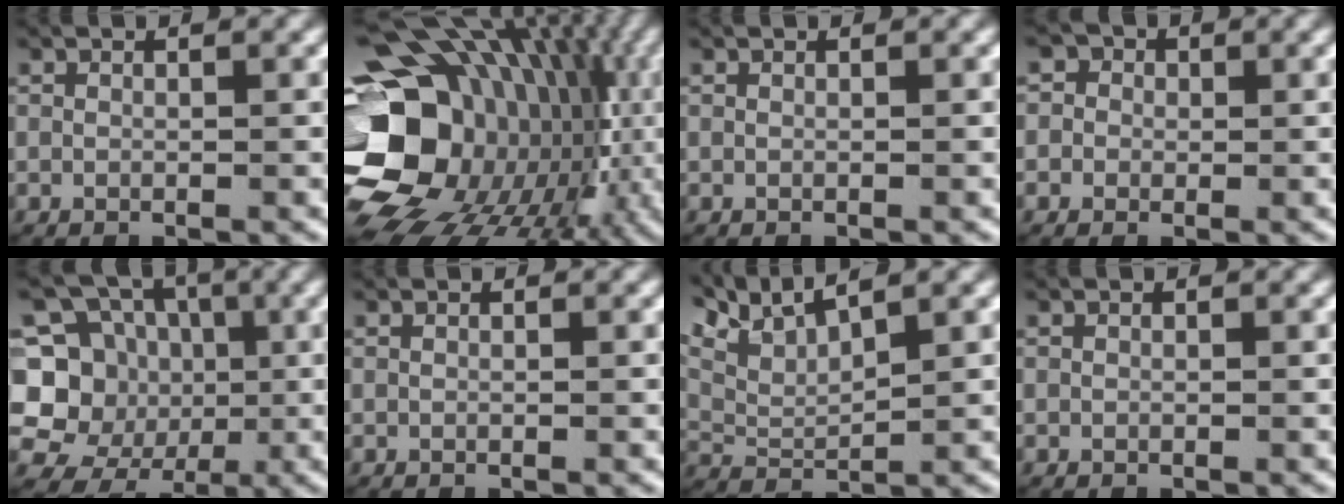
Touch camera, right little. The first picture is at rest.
{"total": 22.1, "force": [-1.0, 15.3, 15.9], "torque": [-0.276, -0.038, 0.001]}
{"total": 0.0}
{"total": 4.5, "force": [0.7, 4.2, 1.6], "torque": [-0.041, 0.010, -0.006]}
{"total": 14.4, "force": [-0.6, 12.7, 6.8], "torque": [-0.158, -0.045, -0.005]}
{"total": 0.0}
{"total": 6.8, "force": [5.1, 2.6, 3.7], "torque": [-0.088, 0.014, 0.086]}
{"total": 0.0}